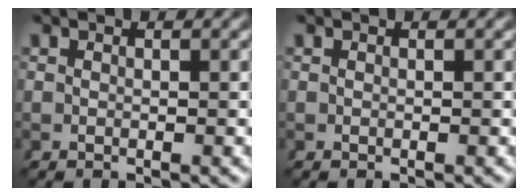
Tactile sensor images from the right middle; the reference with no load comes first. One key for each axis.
{"total": 0.0}